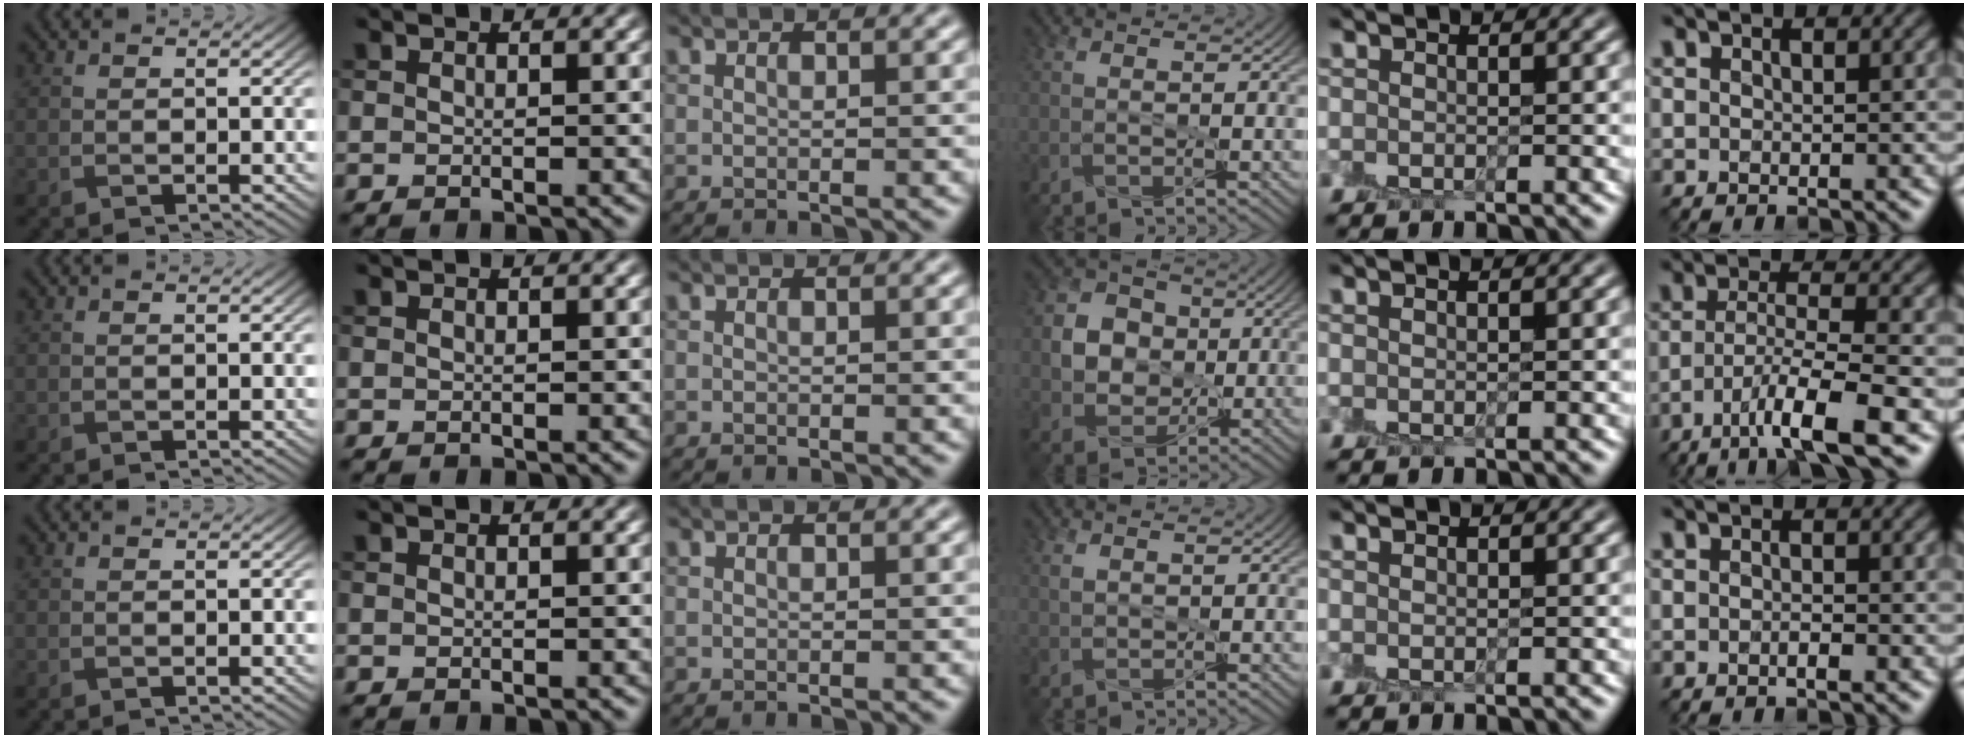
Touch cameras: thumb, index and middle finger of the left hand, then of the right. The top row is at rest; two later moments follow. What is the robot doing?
{"motion": "peel", "object": "sticky note"}